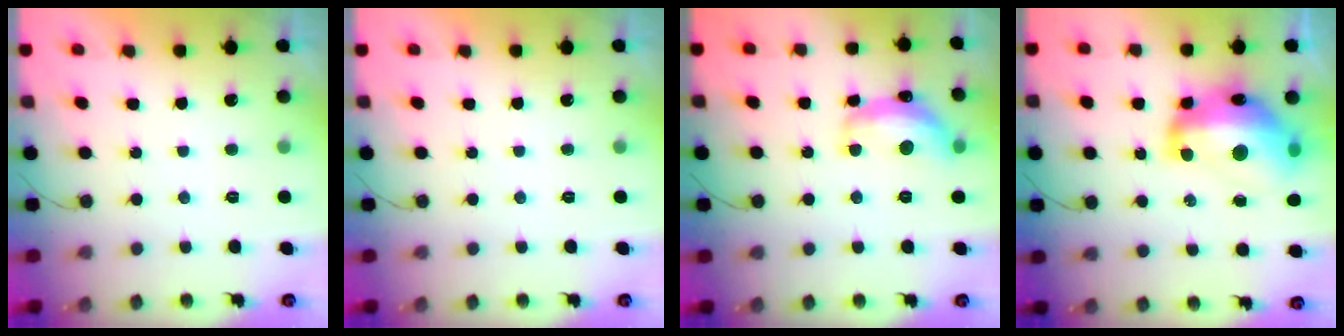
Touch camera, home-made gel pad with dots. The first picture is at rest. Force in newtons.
{"total": 0.0}
{"total": 15.8, "press": 15.8, "slide": 1.0}
{"total": 19.6, "press": 19.6, "slide": 1.4}